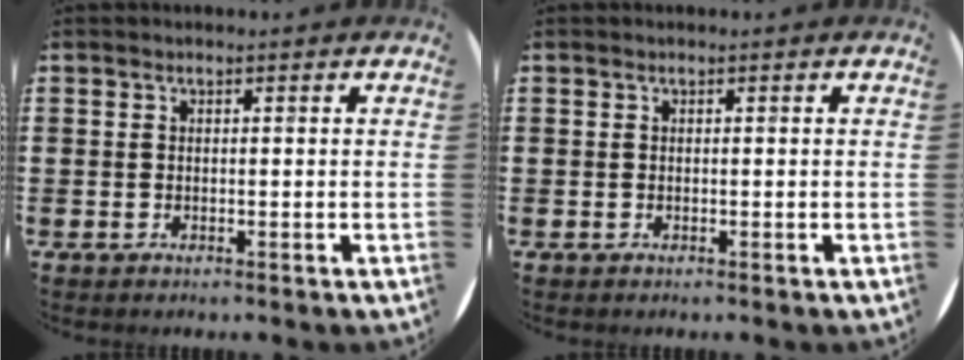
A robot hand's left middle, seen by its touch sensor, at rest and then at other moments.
{"total": 0.0}